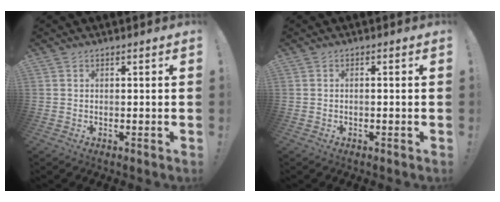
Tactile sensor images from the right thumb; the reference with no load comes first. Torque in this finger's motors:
{"motor_torque": [0.28, 0.13, 0.12, -0.06, 0.02]}